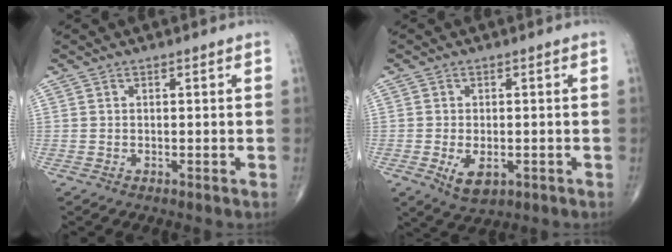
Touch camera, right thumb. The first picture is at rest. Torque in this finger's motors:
{"motor_torque": [-0.11, 0.31, 0.10, 0.41, 0.10]}